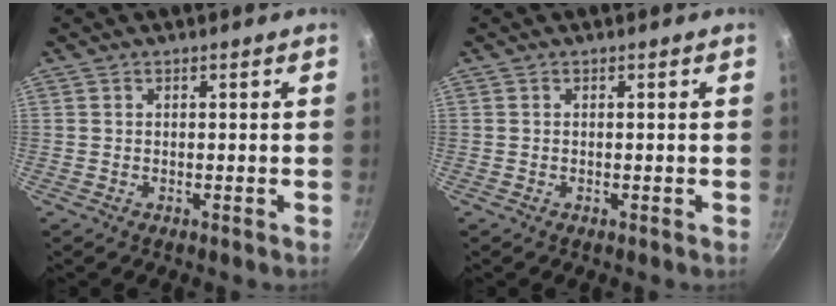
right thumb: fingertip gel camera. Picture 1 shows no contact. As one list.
[{"total": 0.0}]